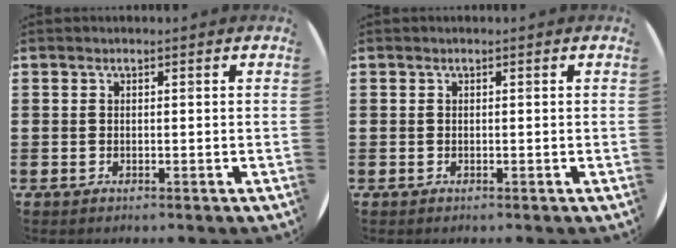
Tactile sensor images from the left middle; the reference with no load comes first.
{"total": 0.0}